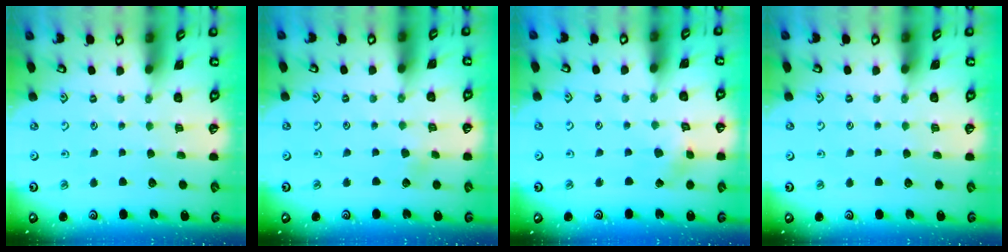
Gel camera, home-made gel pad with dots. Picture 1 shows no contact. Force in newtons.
{"total": 2.1, "press": 2.1, "slide": 0.3}
{"total": 2.3, "press": 2.3, "slide": 0.4}
{"total": 0.0}